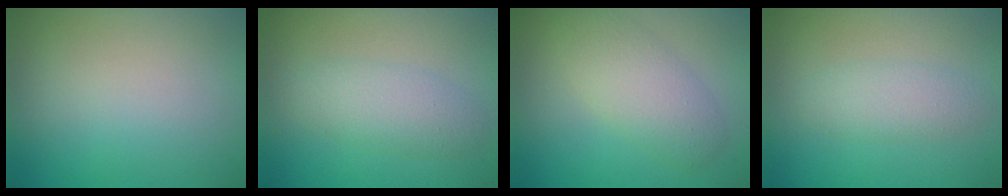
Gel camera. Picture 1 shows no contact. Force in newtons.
{"total": 3.0, "press": 3.0, "slide": 0.2}
{"total": 3.9, "press": 3.9, "slide": 0.2}
{"total": 2.3, "press": 2.3, "slide": 0.1}